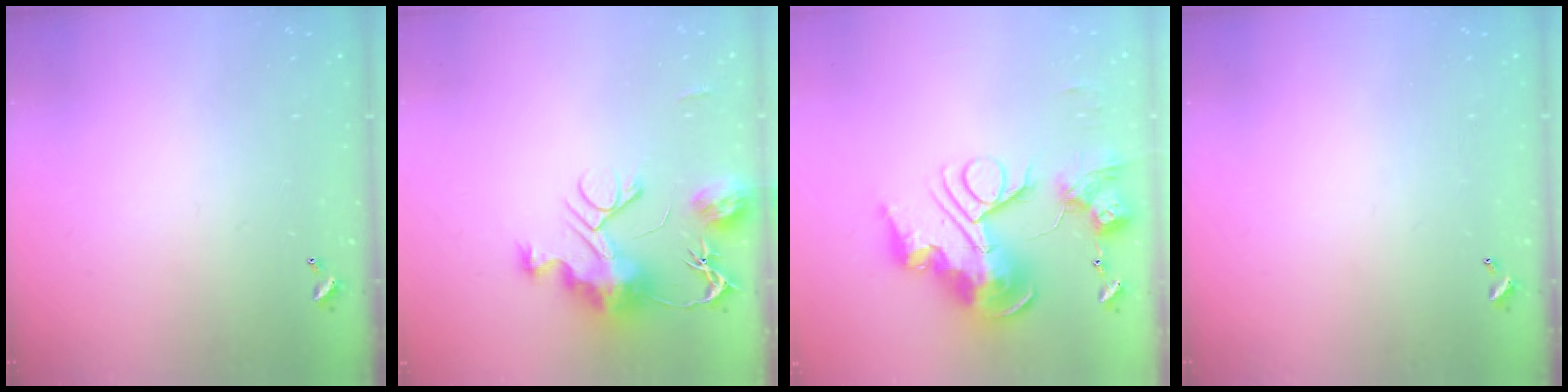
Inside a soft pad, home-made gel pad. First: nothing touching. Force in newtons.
{"total": 11.5, "press": 11.5, "slide": 1.2}
{"total": 0.7, "press": 0.7, "slide": 0.0}
{"total": 0.0}